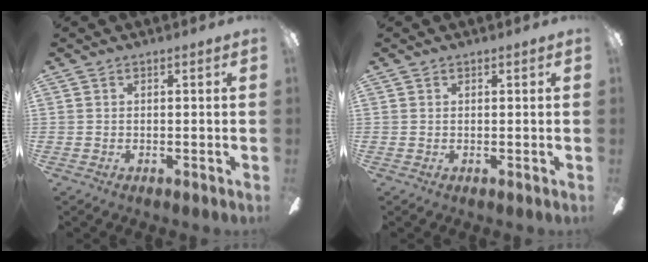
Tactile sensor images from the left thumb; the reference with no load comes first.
{"total": 0.6, "force": [0.4, 0.4, 0.0], "torque": [0.001, 0.004, 0.006]}